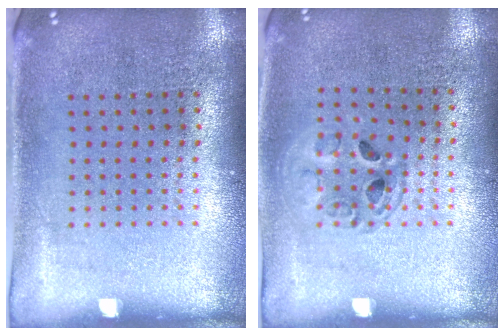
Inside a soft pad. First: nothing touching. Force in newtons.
{"total": 1.3, "press": 1.2, "slide": 0.2}